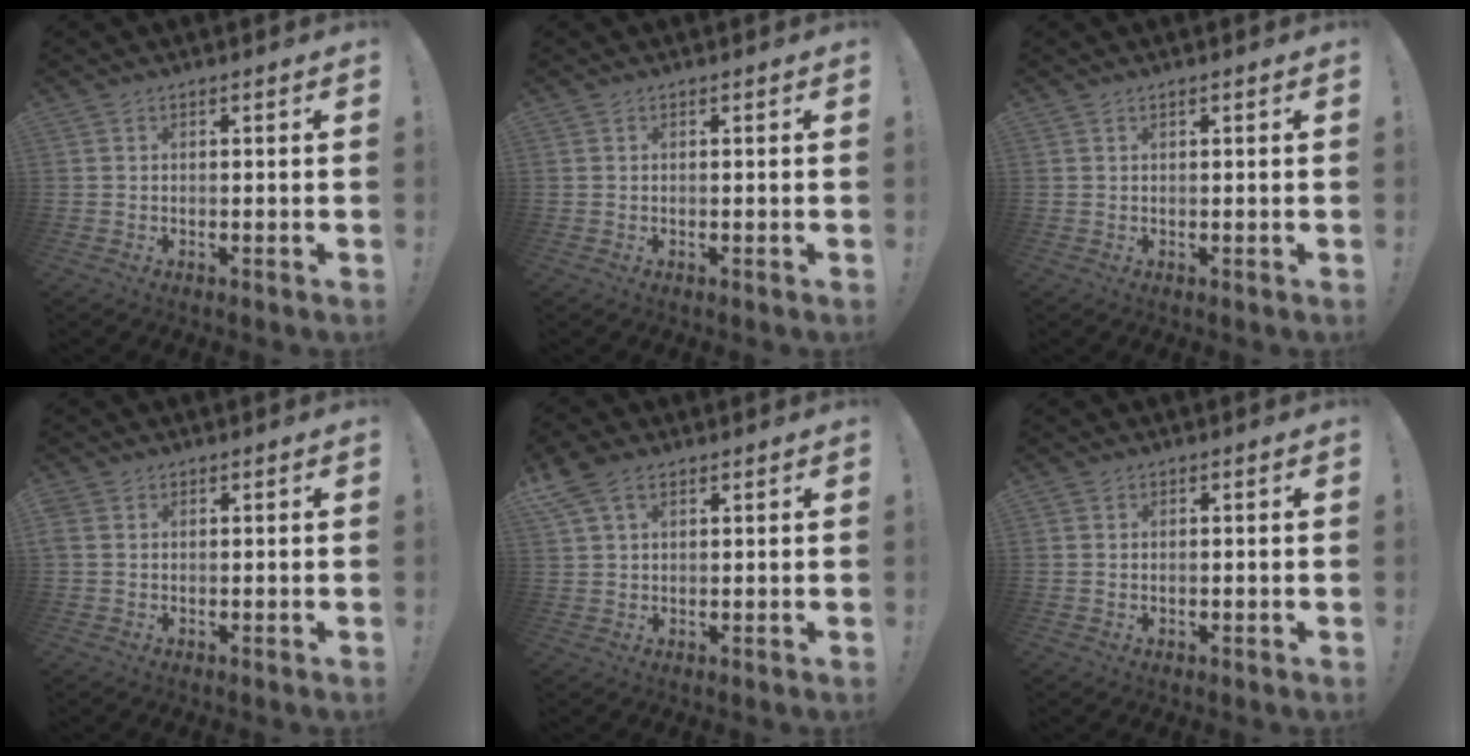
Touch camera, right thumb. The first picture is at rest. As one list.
[{"total": 0.0}, {"total": 0.6, "force": [0.5, 0.0, 0.4], "torque": [-0.009, 0.000, 0.009]}, {"total": 2.1, "force": [0.8, 1.6, 1.1], "torque": [-0.025, 0.006, 0.016]}, {"total": 6.9, "force": [3.7, 4.2, 4.0], "torque": [-0.070, -0.006, 0.074]}, {"total": 0.6, "force": [0.3, 0.6, 0.1], "torque": [0.004, -0.002, 0.004]}]